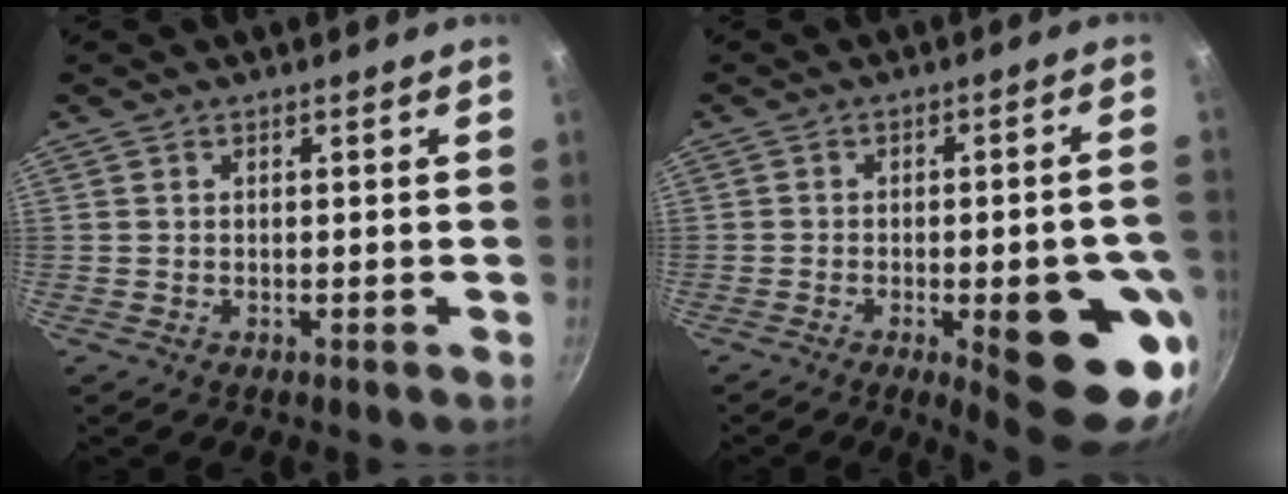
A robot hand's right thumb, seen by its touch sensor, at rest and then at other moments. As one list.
[{"total": 16.5, "force": [-5.2, 4.9, 14.9], "torque": [-0.155, 0.018, -0.060]}]